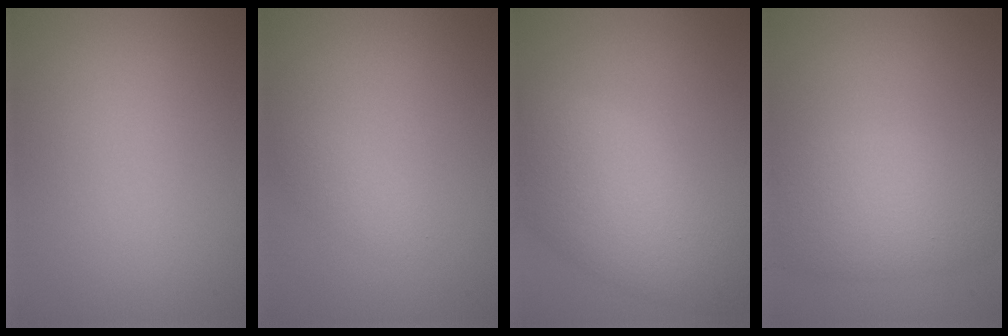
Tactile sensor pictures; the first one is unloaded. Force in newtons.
{"total": 1.1, "press": 1.1, "slide": 0.0}
{"total": 7.9, "press": 7.8, "slide": 0.2}
{"total": 6.1, "press": 6.1, "slide": 0.5}